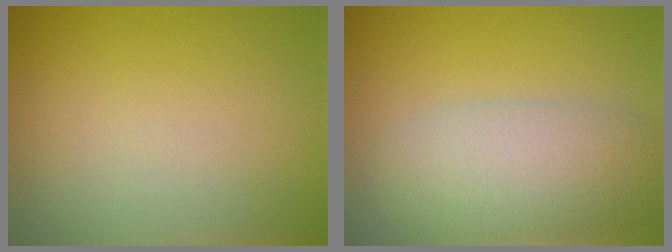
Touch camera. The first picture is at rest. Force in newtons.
{"total": 6.0, "press": 6.0, "slide": 0.4}